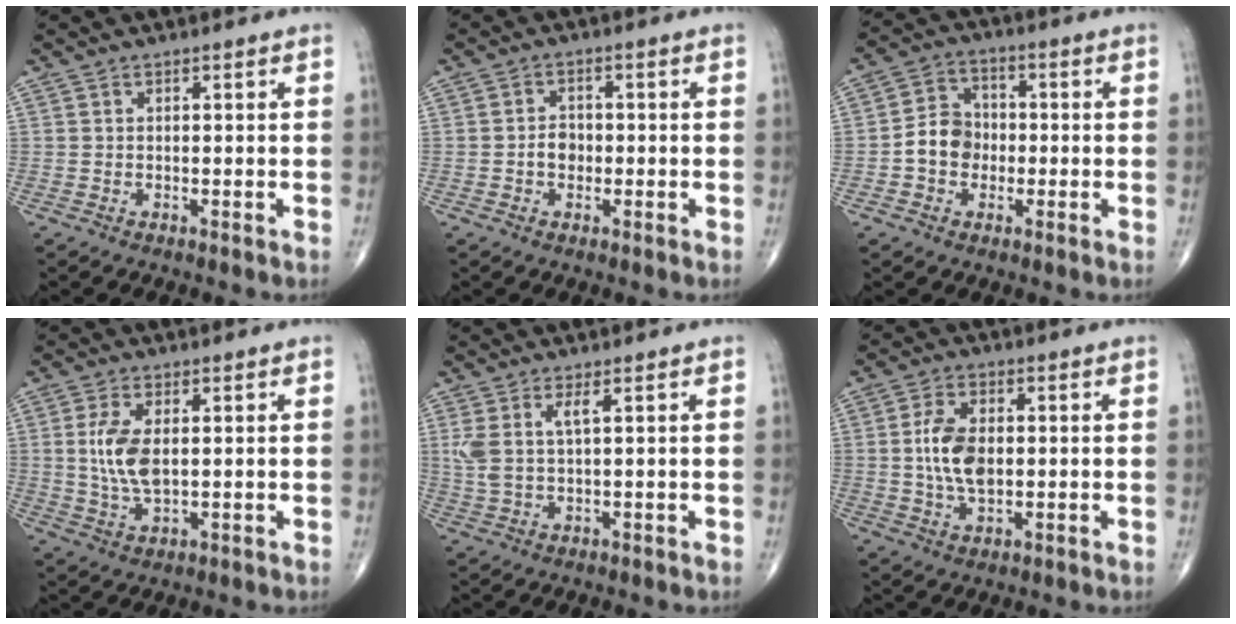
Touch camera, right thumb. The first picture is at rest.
{"total": 3.0, "force": [-0.6, 2.3, 1.7], "torque": [-0.015, 0.009, -0.016]}
{"total": 7.5, "force": [-1.3, 6.3, 3.8], "torque": [-0.044, 0.027, -0.036]}
{"total": 7.7, "force": [0.8, 3.7, 6.7], "torque": [-0.141, -0.007, 0.019]}
{"total": 4.8, "force": [1.6, 1.4, 4.3], "torque": [-0.113, -0.005, 0.041]}
{"total": 8.4, "force": [0.3, 4.7, 6.9], "torque": [-0.130, 0.000, 0.005]}